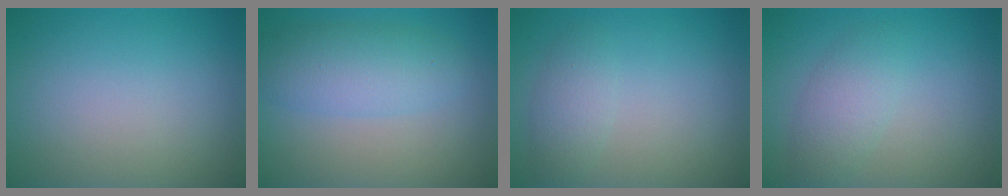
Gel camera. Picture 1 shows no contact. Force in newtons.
{"total": 4.3, "press": 4.3, "slide": 0.1}
{"total": 2.0, "press": 2.0, "slide": 0.1}
{"total": 2.7, "press": 2.7, "slide": 0.0}